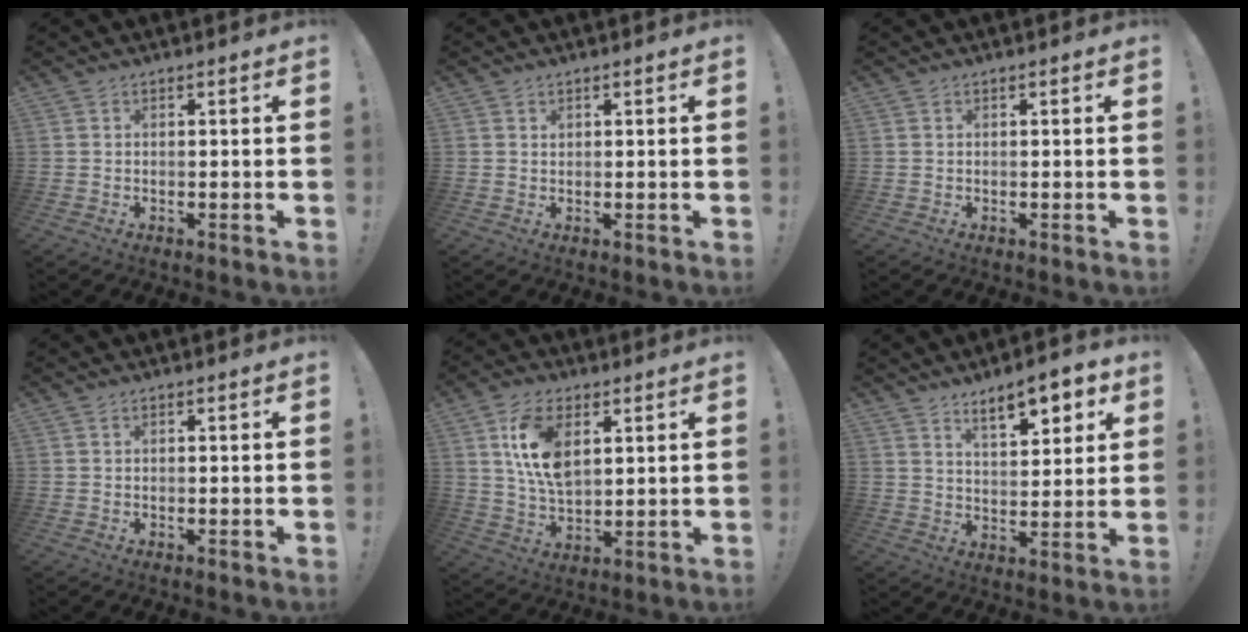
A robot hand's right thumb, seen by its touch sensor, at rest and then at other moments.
{"total": 0.6, "force": [0.4, 0.4, 0.1], "torque": [0.003, -0.003, 0.007]}
{"total": 0.0}
{"total": 0.0}
{"total": 12.3, "force": [4.9, 6.9, 9.0], "torque": [-0.176, -0.011, 0.088]}
{"total": 10.4, "force": [6.8, 3.5, 7.1], "torque": [-0.102, -0.037, 0.115]}